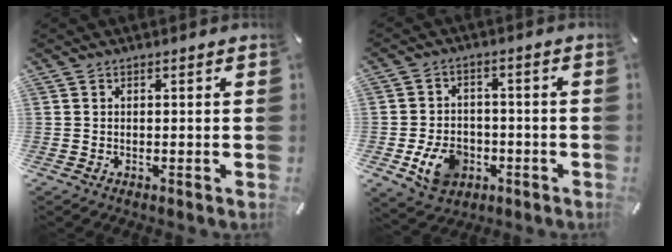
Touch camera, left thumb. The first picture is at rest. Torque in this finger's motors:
{"motor_torque": [0.22, 0.29, 0.16, 0.12, 0.23]}